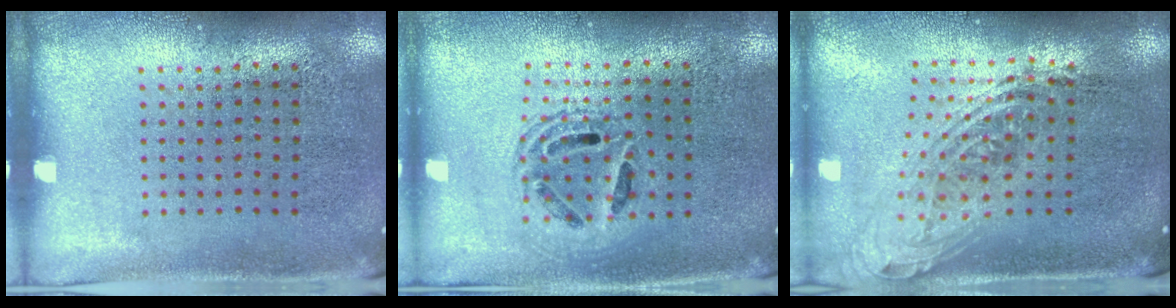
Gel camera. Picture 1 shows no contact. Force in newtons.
{"total": 1.3, "press": 1.2, "slide": 0.6}
{"total": 2.1, "press": 1.5, "slide": 1.4}